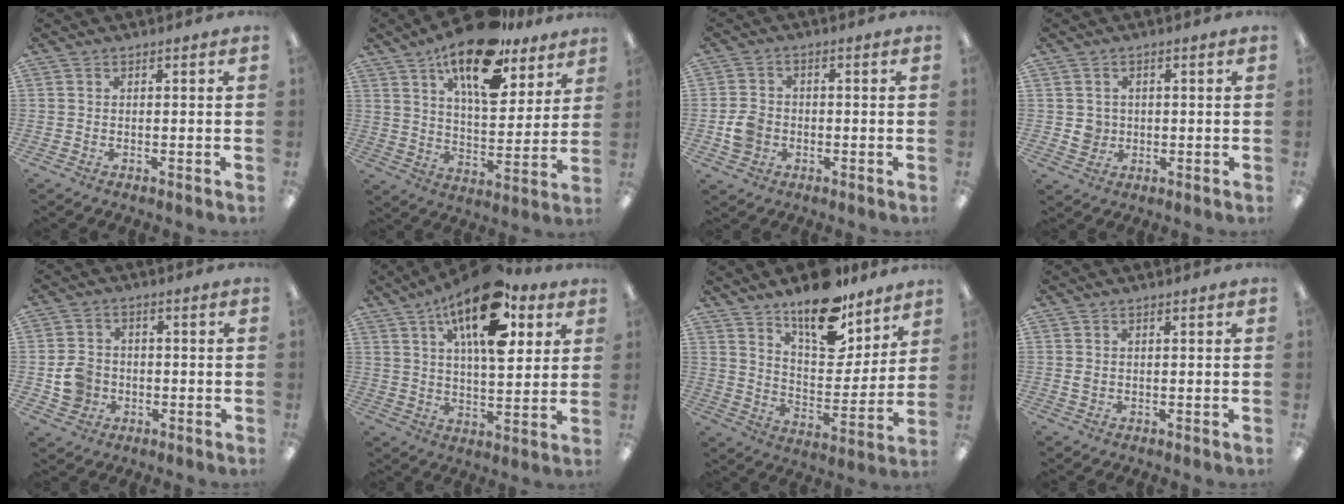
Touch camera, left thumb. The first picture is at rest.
{"total": 19.2, "force": [13.1, 7.7, 11.8], "torque": [-0.195, -0.066, 0.220]}
{"total": 5.2, "force": [-1.4, 4.4, 2.3], "torque": [-0.036, 0.006, -0.025]}
{"total": 3.2, "force": [0.1, 3.1, 0.7], "torque": [-0.009, 0.001, 0.001]}
{"total": 6.6, "force": [-1.5, 5.9, 2.4], "torque": [-0.049, 0.012, -0.024]}
{"total": 19.0, "force": [10.2, 8.4, 13.7], "torque": [-0.213, -0.034, 0.166]}
{"total": 16.0, "force": [12.8, 6.5, 7.1], "torque": [-0.105, -0.092, 0.225]}
{"total": 0.5, "force": [0.3, 0.3, 0.3], "torque": [-0.007, 0.004, 0.004]}